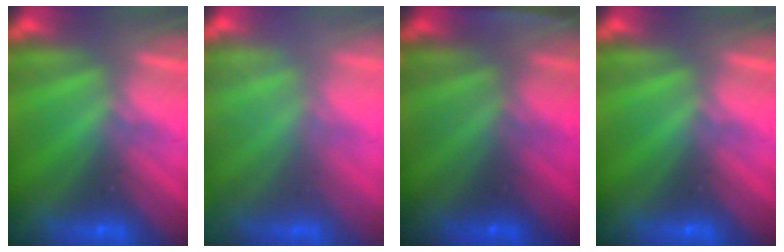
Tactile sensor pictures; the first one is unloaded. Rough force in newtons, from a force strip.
{"total": 2.0}
{"total": 1.9}
{"total": 0.0}